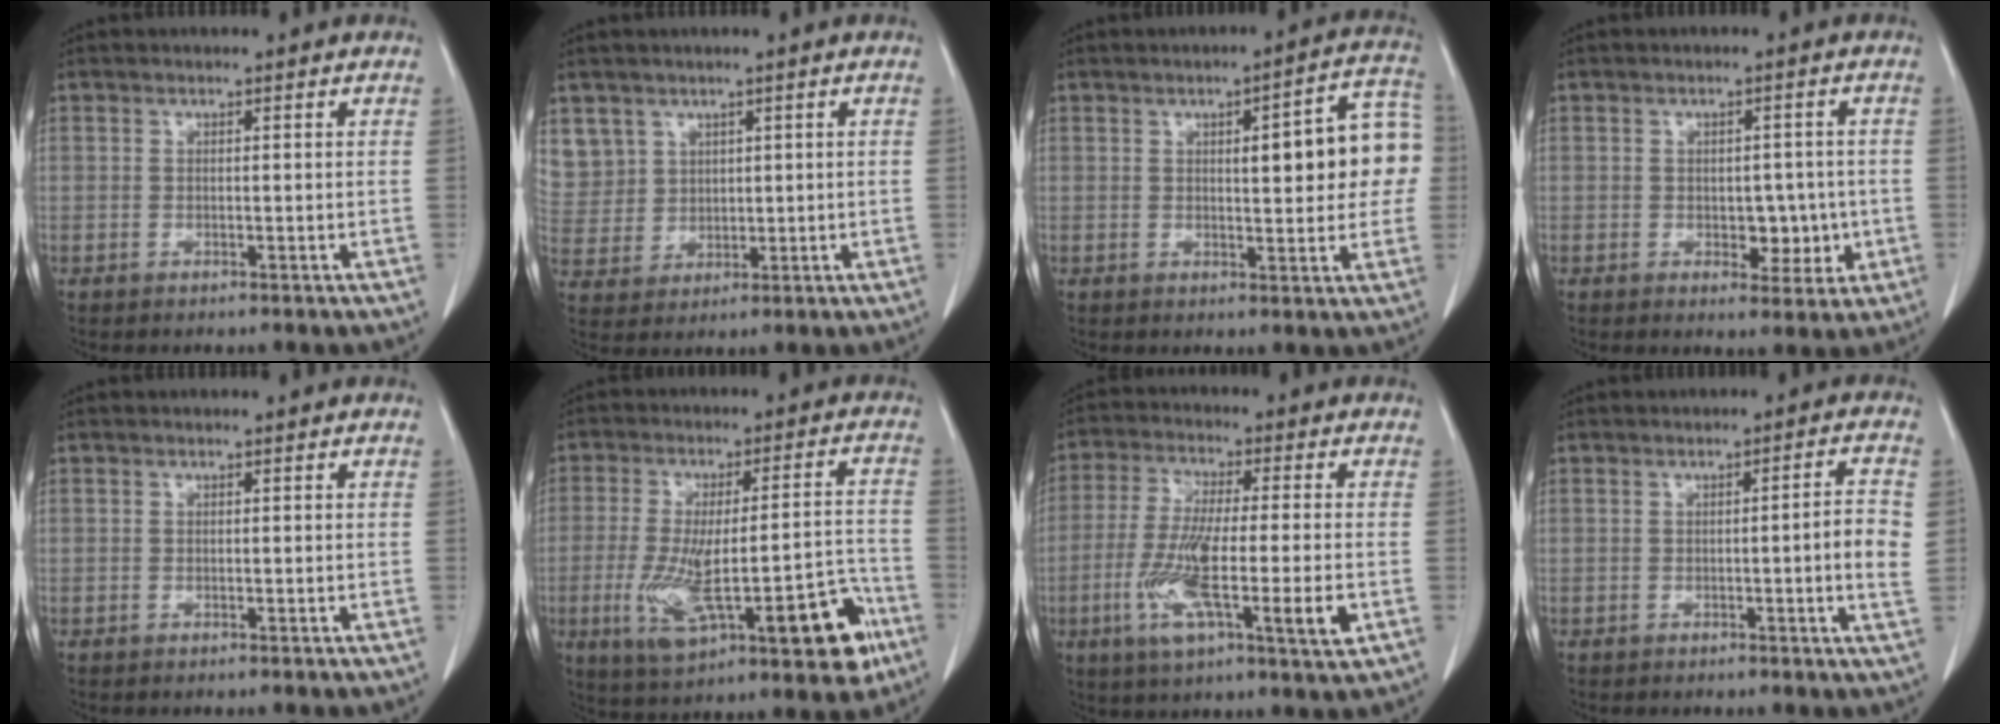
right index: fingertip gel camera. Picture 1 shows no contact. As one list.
[{"total": 8.2, "force": [4.3, 7.0, 0.4], "torque": [-0.020, 0.017, 0.106]}, {"total": 11.7, "force": [1.4, 2.8, 11.3], "torque": [-0.133, 0.031, 0.014]}, {"total": 4.9, "force": [-0.8, 2.9, 3.9], "torque": [-0.037, 0.003, -0.004]}, {"total": 0.0}, {"total": 19.2, "force": [-7.1, 5.0, 17.1], "torque": [-0.244, 0.017, -0.088]}, {"total": 14.3, "force": [-4.0, 1.5, 13.6], "torque": [-0.251, -0.021, -0.071]}, {"total": 5.2, "force": [-0.3, -0.2, 5.1], "torque": [-0.067, -0.001, -0.007]}]